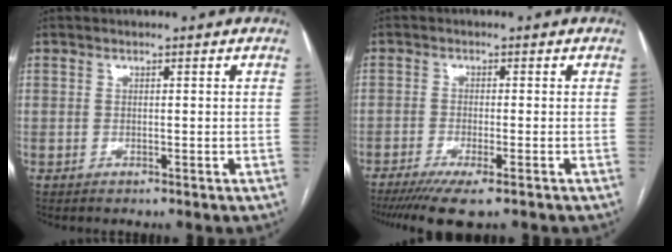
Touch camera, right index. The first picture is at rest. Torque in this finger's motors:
{"motor_torque": [1.15, -0.73, 0.36, 0.11]}